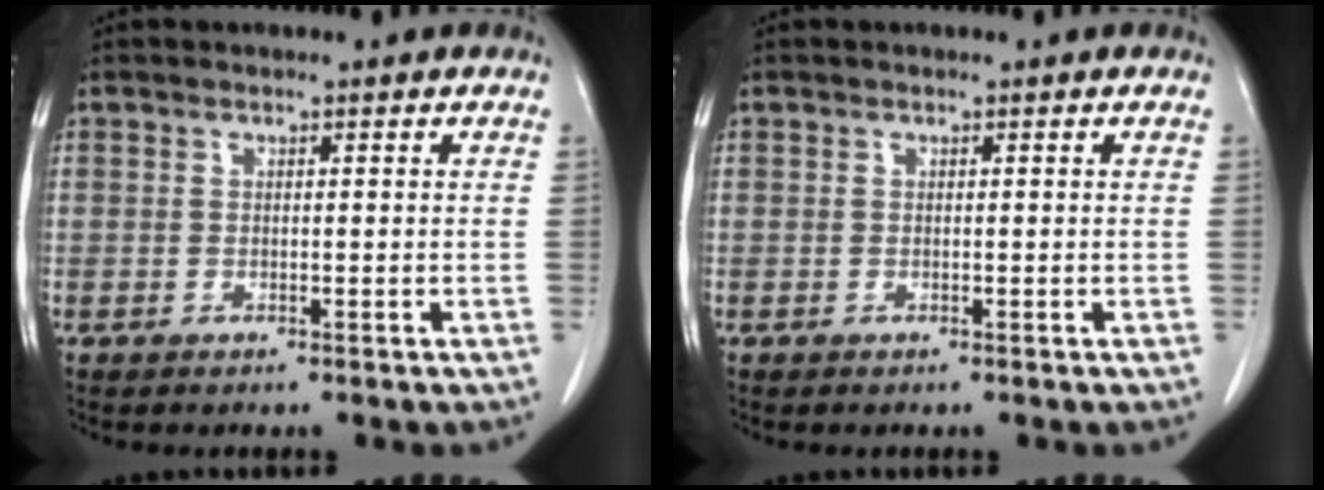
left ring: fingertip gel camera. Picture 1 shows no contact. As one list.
[{"total": 0.0}]